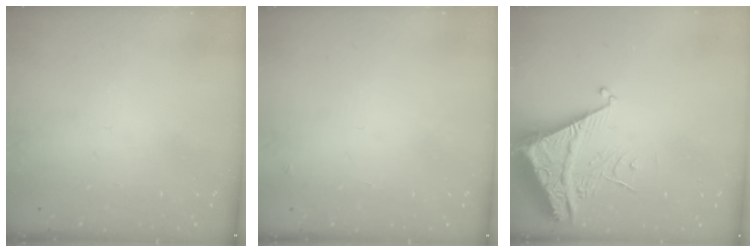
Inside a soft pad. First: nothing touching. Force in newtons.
{"total": 2.6, "press": 2.6, "slide": 0.2}
{"total": 6.6, "press": 6.6, "slide": 0.6}